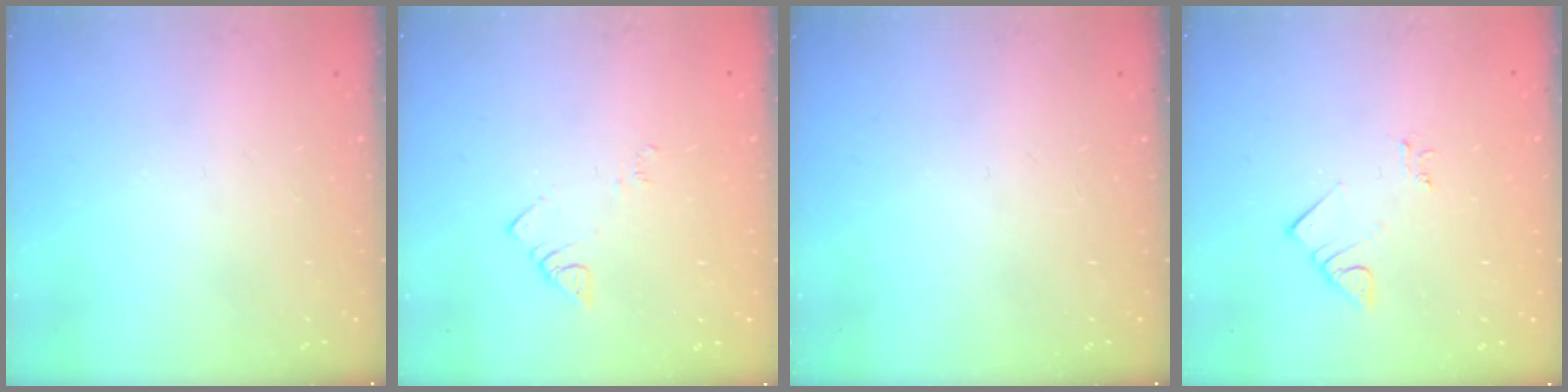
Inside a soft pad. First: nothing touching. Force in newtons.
{"total": 3.7, "press": 3.7, "slide": 0.5}
{"total": 0.0}
{"total": 2.5, "press": 2.5, "slide": 0.3}